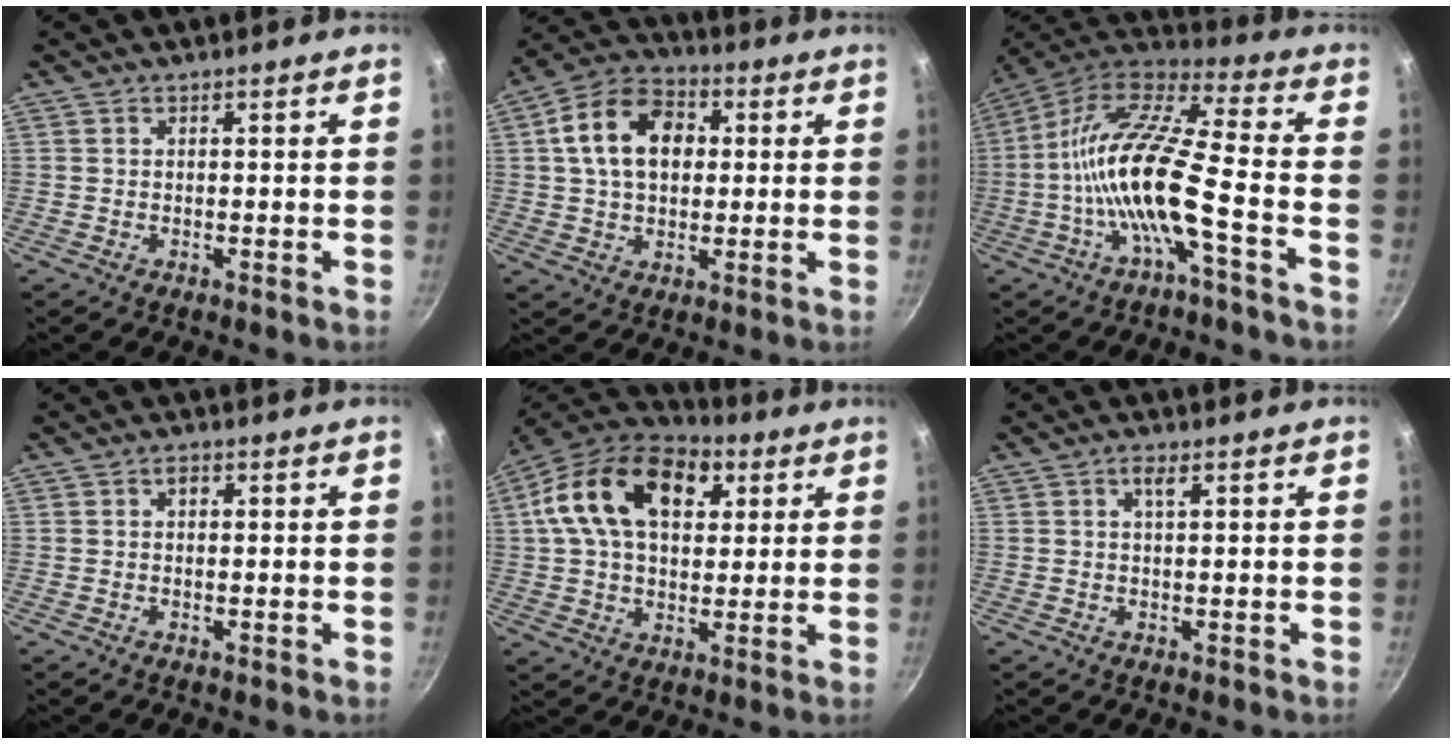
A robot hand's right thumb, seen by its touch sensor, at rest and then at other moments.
{"total": 13.8, "force": [2.5, 9.7, 9.5], "torque": [-0.137, 0.018, 0.028]}
{"total": 17.5, "force": [-4.8, 3.8, 16.4], "torque": [-0.309, 0.042, -0.105]}
{"total": 1.4, "force": [0.4, 1.0, 0.9], "torque": [-0.011, 0.001, 0.004]}
{"total": 20.0, "force": [6.4, 12.9, 14.0], "torque": [-0.220, 0.007, 0.094]}
{"total": 1.9, "force": [0.8, 0.6, 1.6], "torque": [-0.029, 0.001, 0.014]}